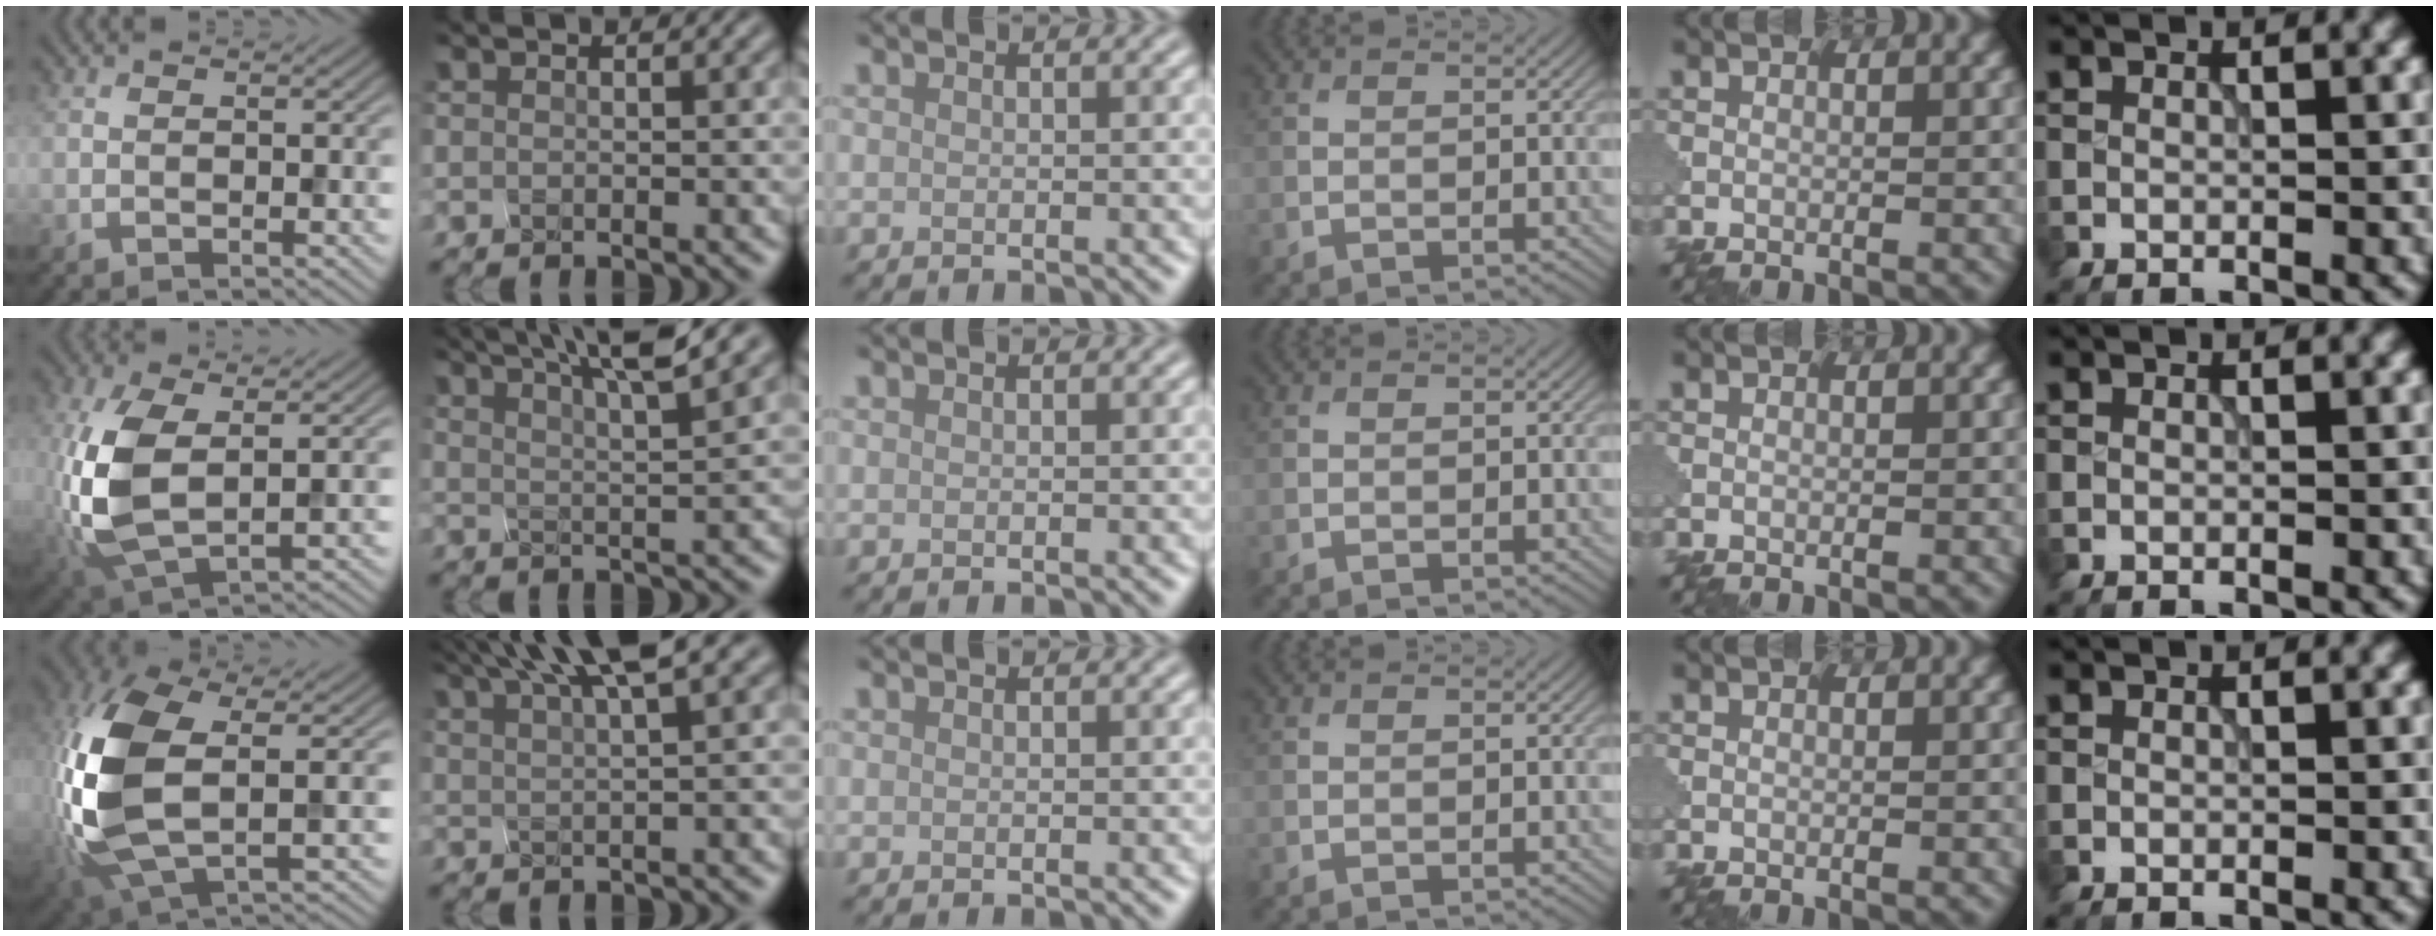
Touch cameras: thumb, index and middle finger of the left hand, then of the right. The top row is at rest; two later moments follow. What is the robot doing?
{"motion": "squeeze", "object": "clothespin"}